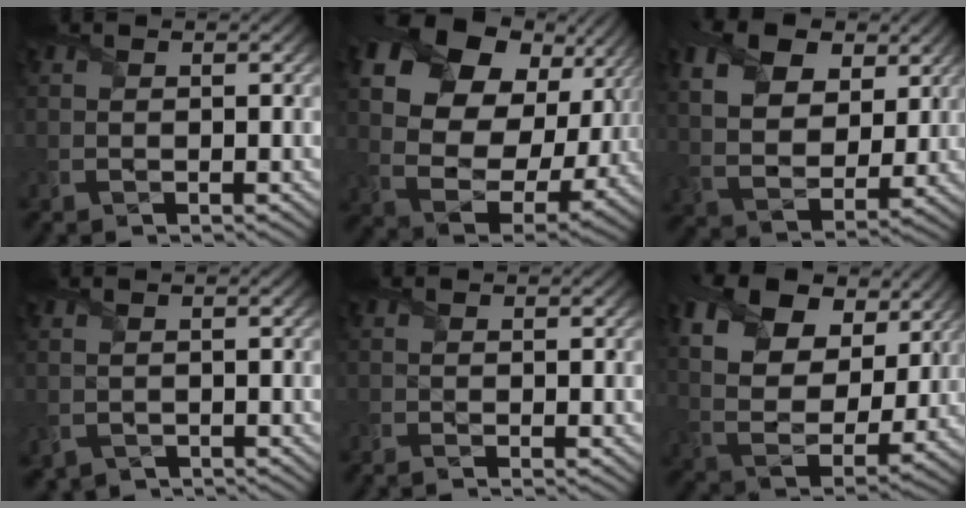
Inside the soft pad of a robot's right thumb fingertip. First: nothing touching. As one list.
[{"total": 19.0, "force": [5.8, 12.5, 13.1], "torque": [-0.281, 0.014, 0.126]}, {"total": 12.9, "force": [6.2, 7.6, 8.3], "torque": [-0.199, 0.011, 0.097]}, {"total": 0.8, "force": [-0.4, 0.7, 0.2], "torque": [-0.017, -0.006, -0.005]}, {"total": 0.9, "force": [-0.7, -0.1, 0.6], "torque": [-0.018, -0.004, -0.015]}, {"total": 17.8, "force": [8.9, 10.9, 10.9], "torque": [-0.254, 0.033, 0.155]}]